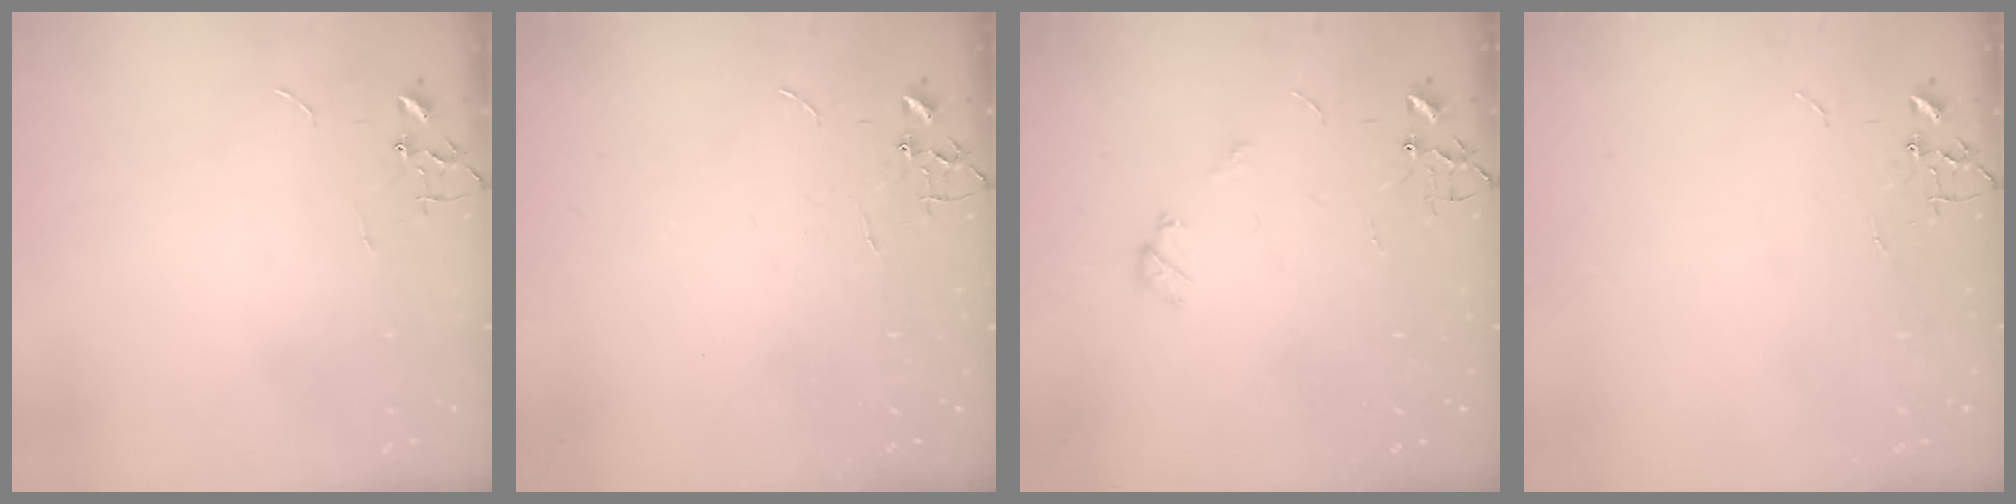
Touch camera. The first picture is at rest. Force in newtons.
{"total": 0.0}
{"total": 4.9, "press": 4.9, "slide": 0.6}
{"total": 0.0}